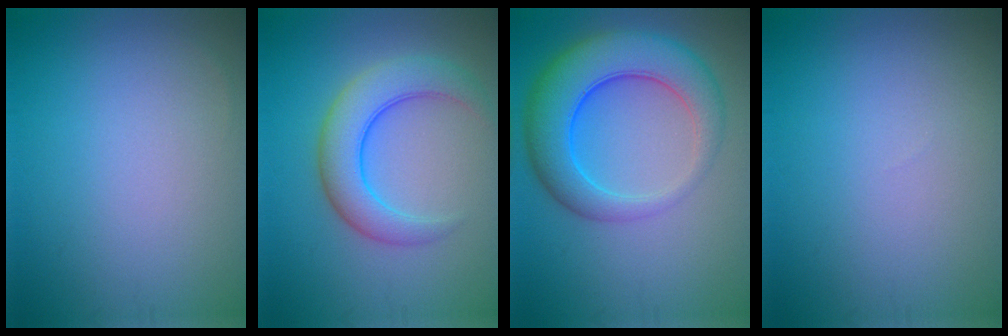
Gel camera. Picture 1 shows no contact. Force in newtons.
{"total": 5.5, "press": 5.5, "slide": 0.3}
{"total": 8.3, "press": 8.3, "slide": 0.2}
{"total": 0.0}